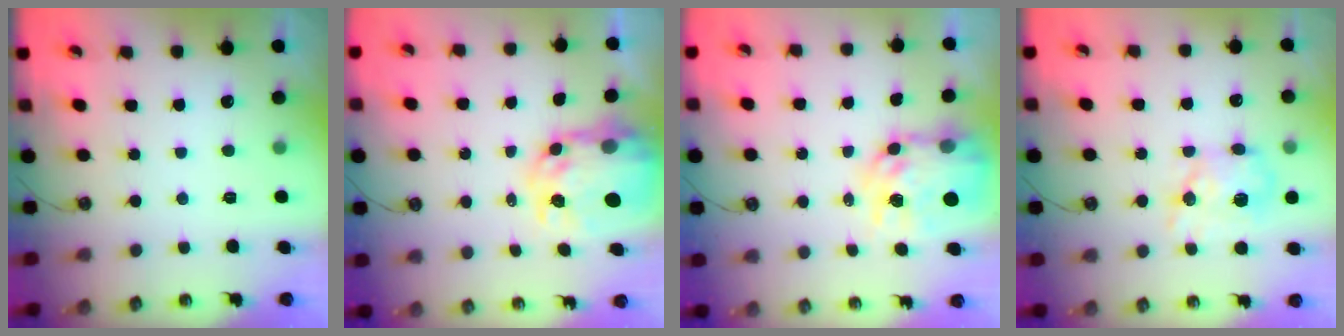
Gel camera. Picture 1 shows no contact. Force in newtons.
{"total": 10.6, "press": 10.5, "slide": 1.0}
{"total": 13.0, "press": 13.0, "slide": 1.1}
{"total": 11.9, "press": 11.9, "slide": 0.2}